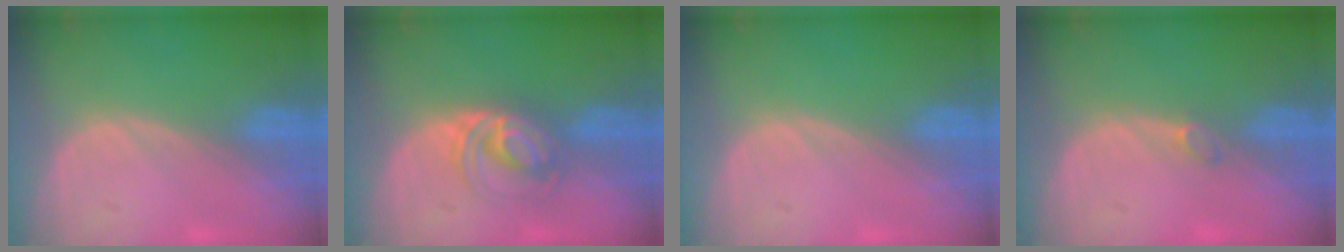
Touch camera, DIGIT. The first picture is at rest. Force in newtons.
{"total": 5.9, "press": 5.5, "slide": 2.1}
{"total": 0.0}
{"total": 1.2, "press": 1.2, "slide": 0.2}